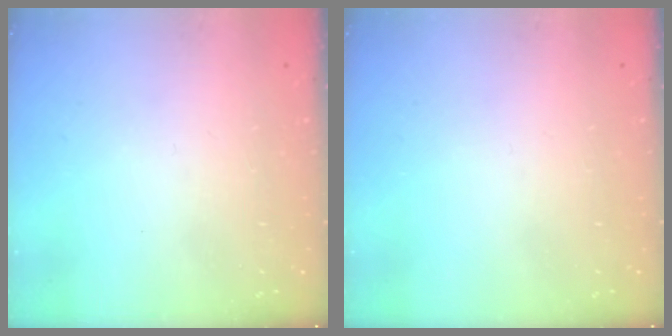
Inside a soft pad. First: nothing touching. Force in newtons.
{"total": 0.0}